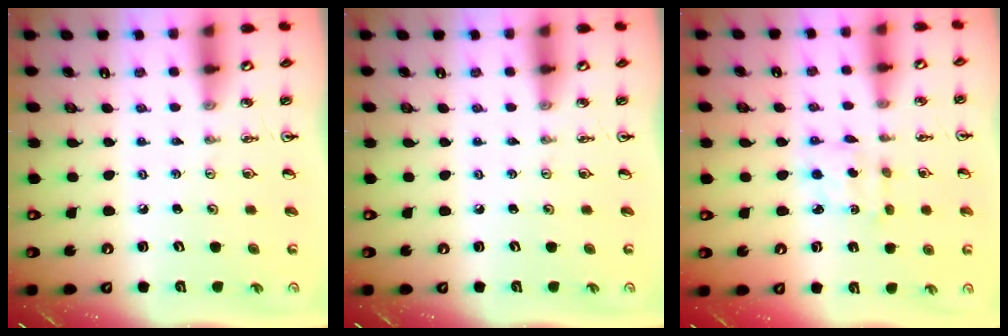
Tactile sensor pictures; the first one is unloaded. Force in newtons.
{"total": 0.0}
{"total": 2.9, "press": 2.8, "slide": 0.6}